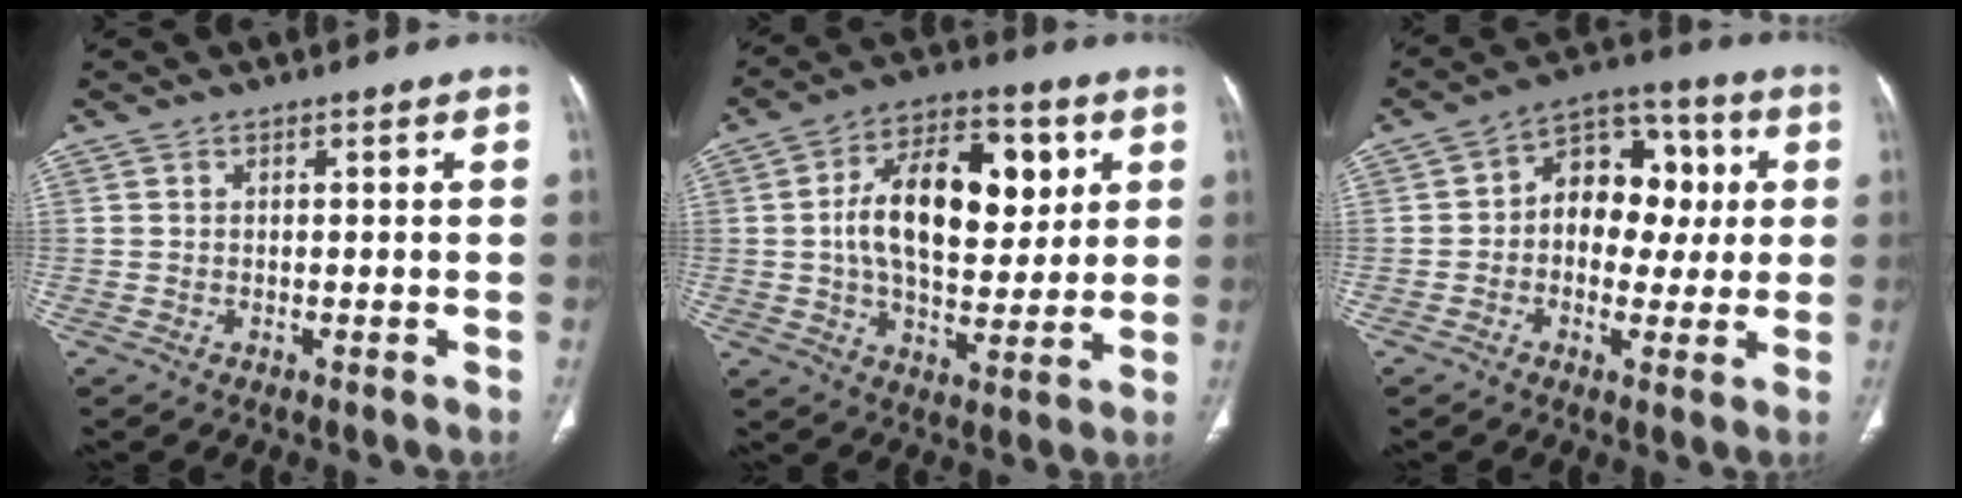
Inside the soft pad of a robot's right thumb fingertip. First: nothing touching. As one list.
[{"total": 18.9, "force": [3.8, 10.6, 15.2], "torque": [-0.212, 0.002, 0.059]}, {"total": 12.7, "force": [1.0, 9.2, 8.7], "torque": [-0.077, 0.029, 0.005]}]